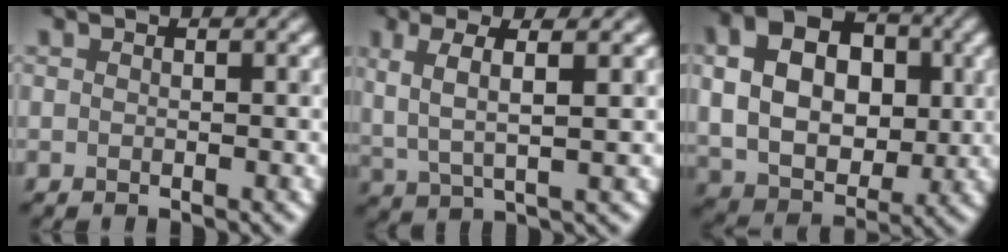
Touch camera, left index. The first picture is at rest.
{"total": 4.1, "force": [1.7, 1.0, 3.6], "torque": [-0.077, 0.002, 0.037]}
{"total": 11.0, "force": [2.0, 7.8, 7.5], "torque": [-0.157, 0.014, 0.033]}